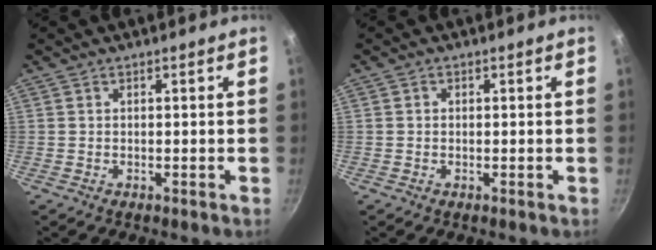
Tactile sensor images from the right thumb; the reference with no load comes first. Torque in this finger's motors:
{"motor_torque": [-0.47, -0.35, -0.42, 0.00, -0.03]}